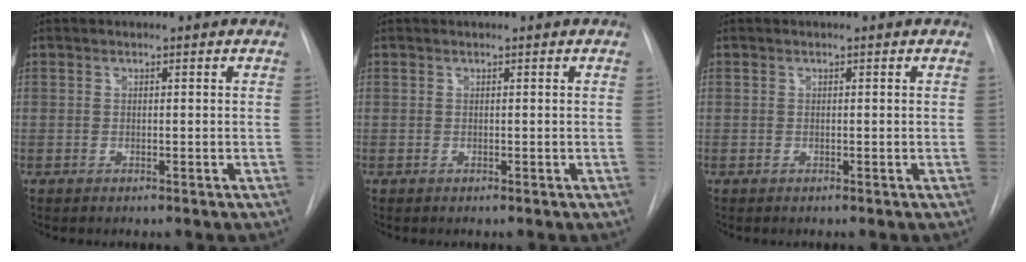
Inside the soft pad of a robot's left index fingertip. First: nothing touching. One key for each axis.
{"total": 0.0}
{"total": 0.0}